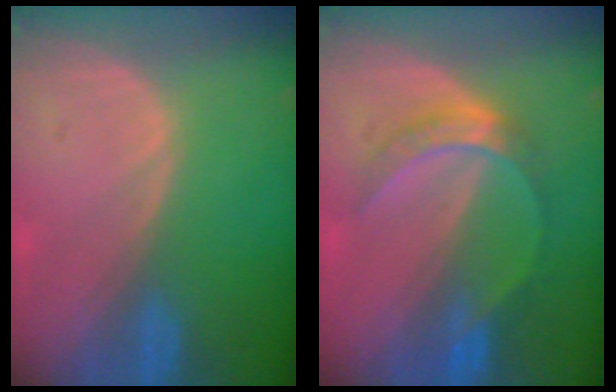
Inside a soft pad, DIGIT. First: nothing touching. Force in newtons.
{"total": 5.2, "press": 5.2, "slide": 0.5}